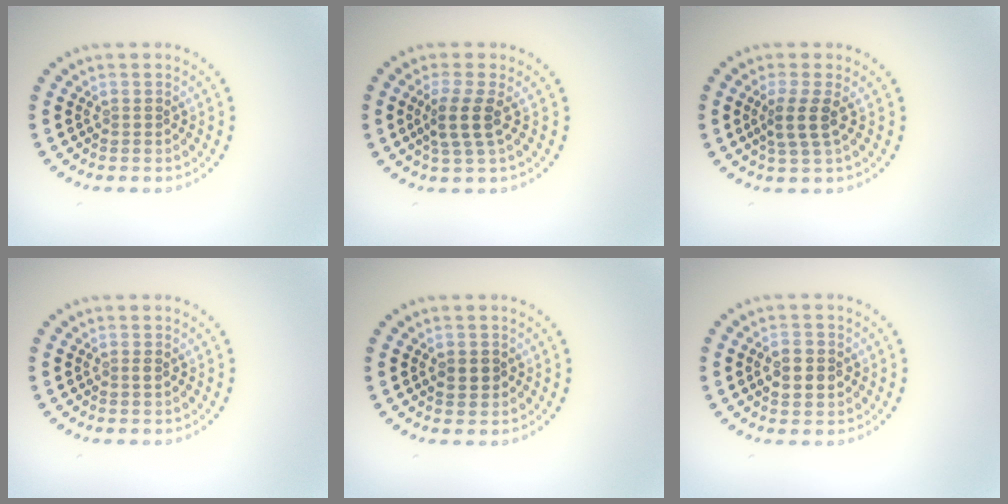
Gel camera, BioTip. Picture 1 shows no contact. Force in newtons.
{"total": 2.7, "press": 2.1, "slide": 1.7}
{"total": 2.5, "press": 2.0, "slide": 1.5}
{"total": 0.5, "press": 0.3, "slide": 0.4}
{"total": 1.6, "press": 1.6, "slide": 0.1}
{"total": 2.9, "press": 2.9, "slide": 0.0}